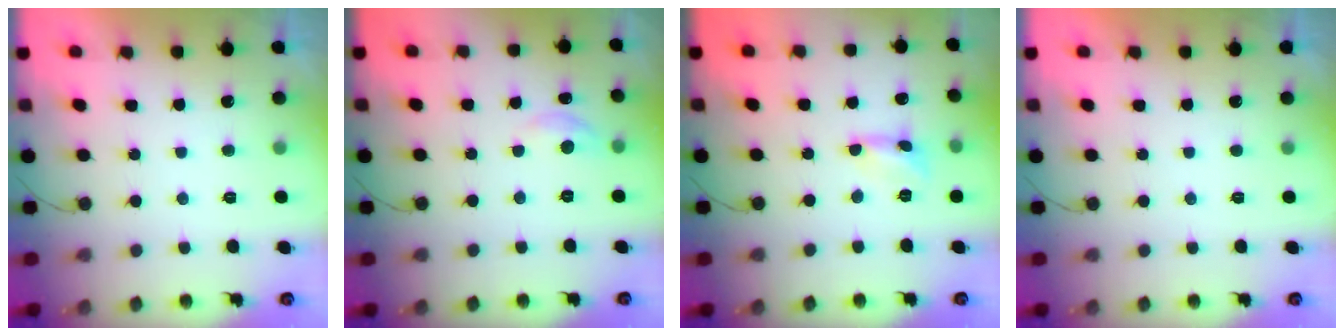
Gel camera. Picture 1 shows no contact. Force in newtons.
{"total": 4.6, "press": 4.6, "slide": 0.4}
{"total": 1.6, "press": 1.6, "slide": 0.1}
{"total": 0.0}